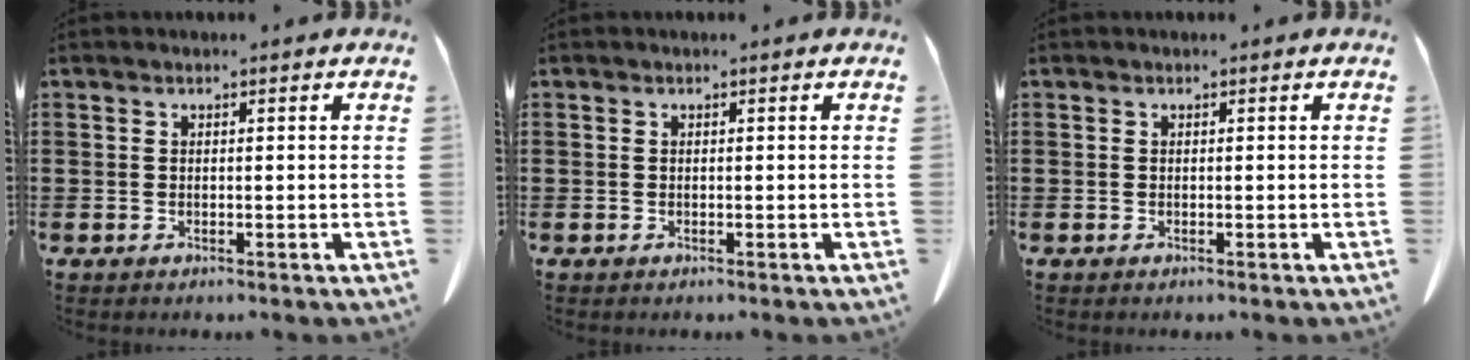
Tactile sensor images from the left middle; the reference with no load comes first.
{"total": 0.0}
{"total": 0.0}